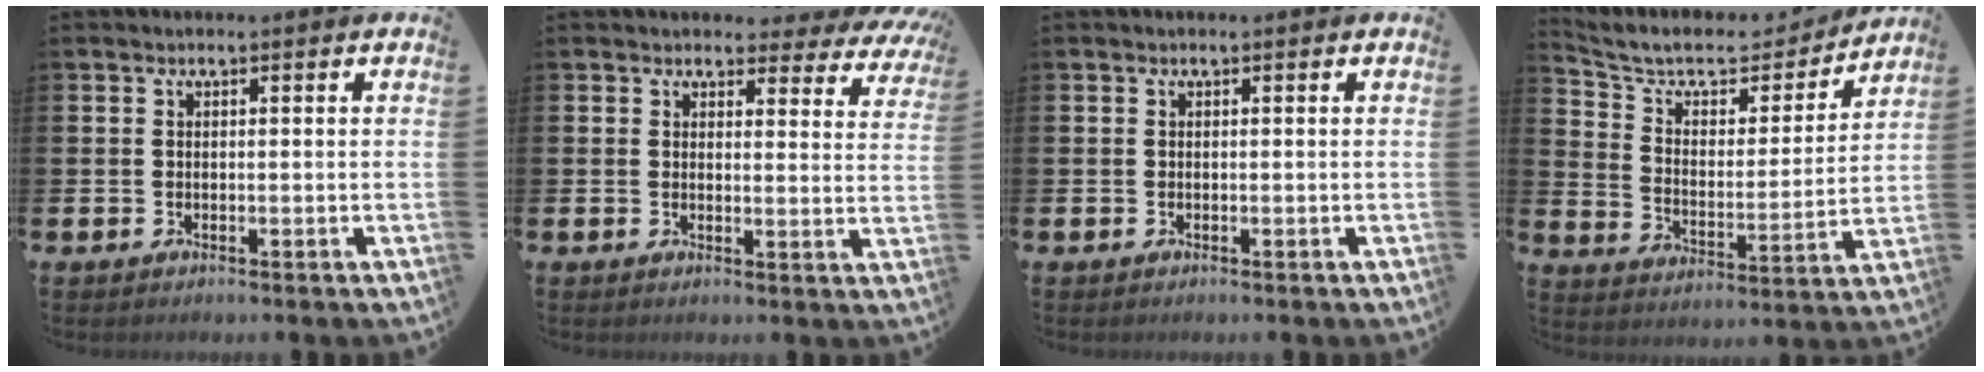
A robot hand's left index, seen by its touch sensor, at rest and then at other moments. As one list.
[{"total": 2.9, "force": [2.6, 1.3, 0.4], "torque": [0.004, -0.024, 0.038]}, {"total": 0.0}, {"total": 8.6, "force": [7.4, 3.3, 3.0], "torque": [-0.090, -0.050, 0.122]}]